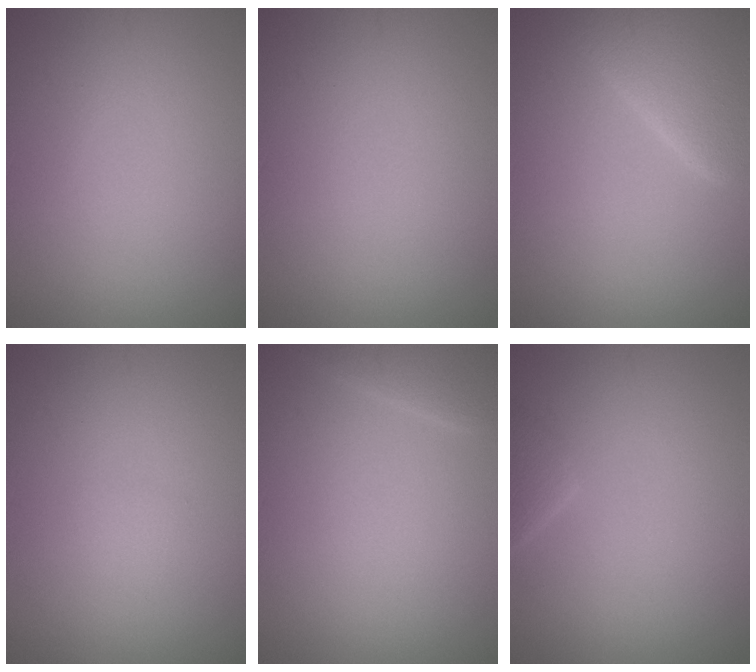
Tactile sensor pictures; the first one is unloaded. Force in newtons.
{"total": 0.0}
{"total": 5.6, "press": 5.6, "slide": 0.5}
{"total": 0.5, "press": 0.5, "slide": 0.1}
{"total": 2.4, "press": 2.4, "slide": 0.0}
{"total": 1.8, "press": 1.8, "slide": 0.1}